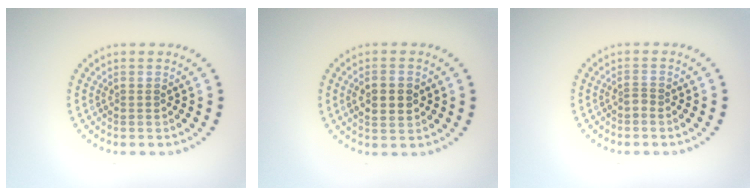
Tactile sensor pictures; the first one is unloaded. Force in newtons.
{"total": 3.2, "press": 3.2, "slide": 0.1}
{"total": 0.9, "press": 0.6, "slide": 0.7}